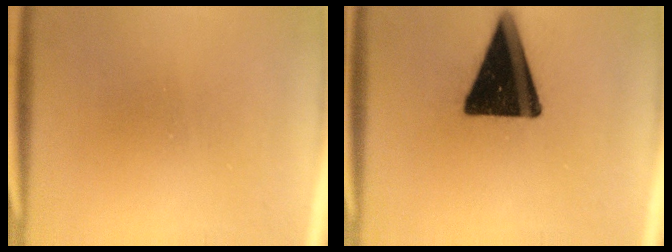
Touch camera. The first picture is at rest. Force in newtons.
{"total": 18.8}